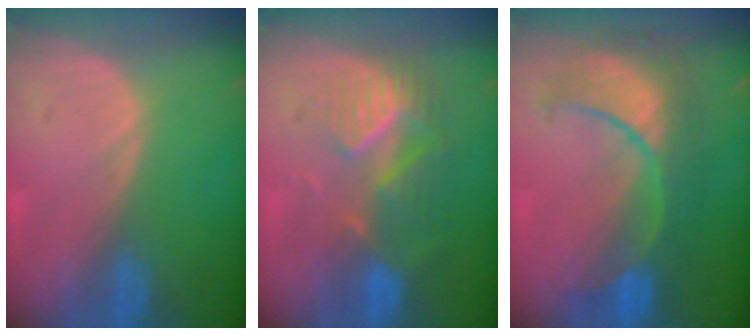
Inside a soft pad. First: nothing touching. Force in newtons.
{"total": 9.0, "press": 7.8, "slide": 4.4}
{"total": 9.1, "press": 9.1, "slide": 0.7}